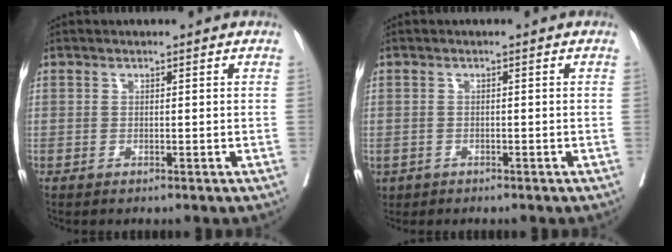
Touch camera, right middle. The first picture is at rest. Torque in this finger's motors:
{"motor_torque": [0.43, -0.28, 1.05, 0.21]}